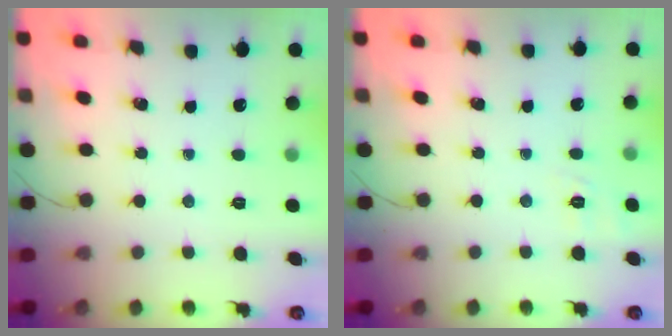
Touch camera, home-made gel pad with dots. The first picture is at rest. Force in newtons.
{"total": 2.1, "press": 0.8, "slide": 1.9}